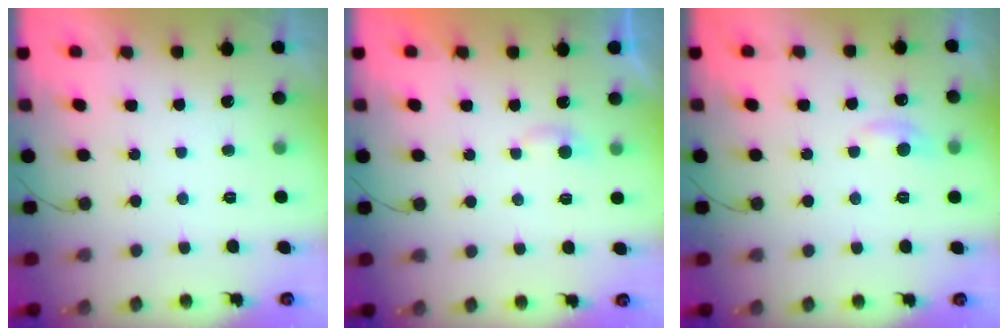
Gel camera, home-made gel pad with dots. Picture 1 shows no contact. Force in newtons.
{"total": 2.8, "press": 2.8, "slide": 0.2}
{"total": 5.4, "press": 5.3, "slide": 0.7}